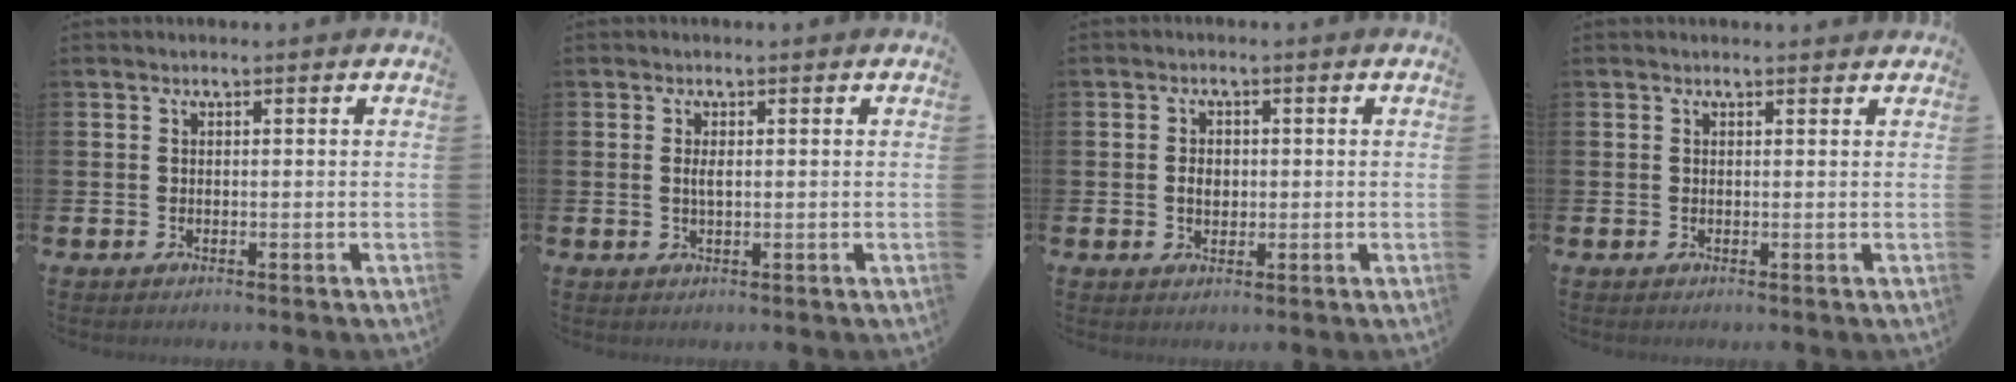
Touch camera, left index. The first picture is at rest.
{"total": 1.5, "force": [0.3, 0.5, 1.4], "torque": [-0.026, 0.003, 0.003]}
{"total": 2.3, "force": [0.0, 1.7, 1.5], "torque": [-0.014, 0.001, -0.005]}
{"total": 0.5, "force": [0.5, 0.1, 0.2], "torque": [0.008, -0.004, 0.006]}